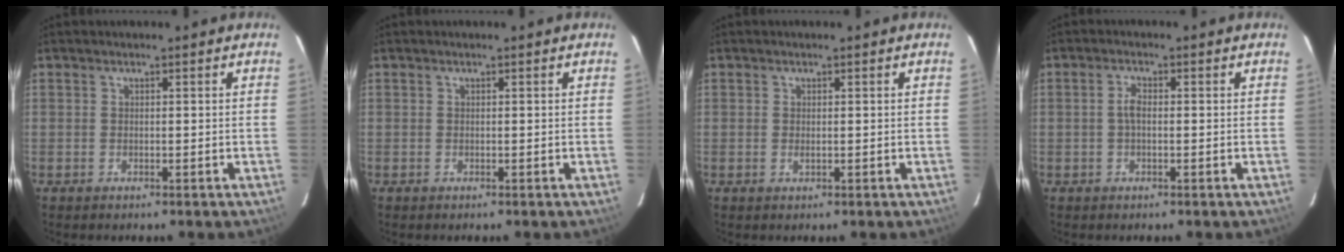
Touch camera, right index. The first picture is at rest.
{"total": 0.0}
{"total": 0.8, "force": [0.0, 0.4, 0.7], "torque": [-0.015, 0.000, 0.000]}
{"total": 2.1, "force": [-0.2, 1.0, 1.8], "torque": [-0.040, 0.006, -0.003]}